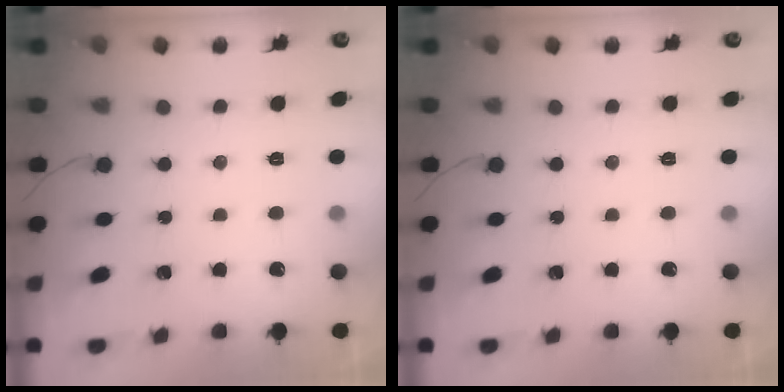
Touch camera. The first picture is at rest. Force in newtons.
{"total": 0.0}